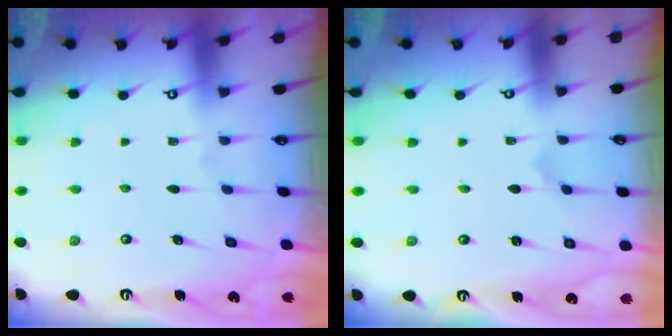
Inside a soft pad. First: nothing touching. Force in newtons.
{"total": 0.0}